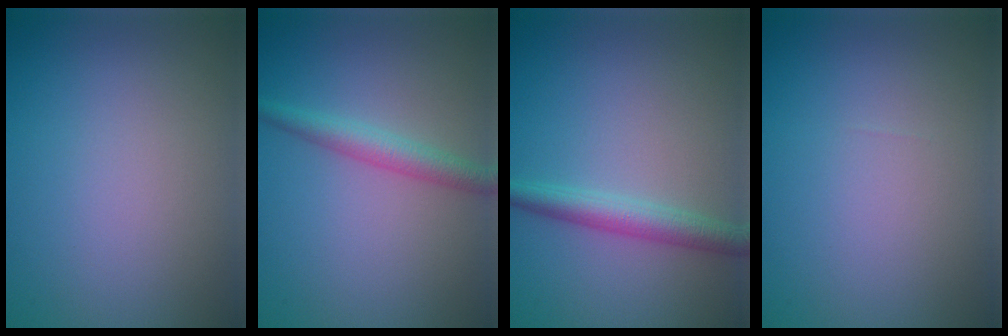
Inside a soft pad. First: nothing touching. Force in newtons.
{"total": 2.6, "press": 2.6, "slide": 0.1}
{"total": 3.0, "press": 3.0, "slide": 0.1}
{"total": 0.0}